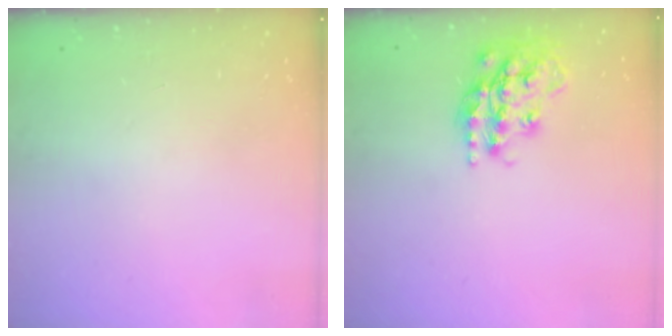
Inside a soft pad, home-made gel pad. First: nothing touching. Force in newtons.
{"total": 18.3, "press": 18.3, "slide": 1.0}